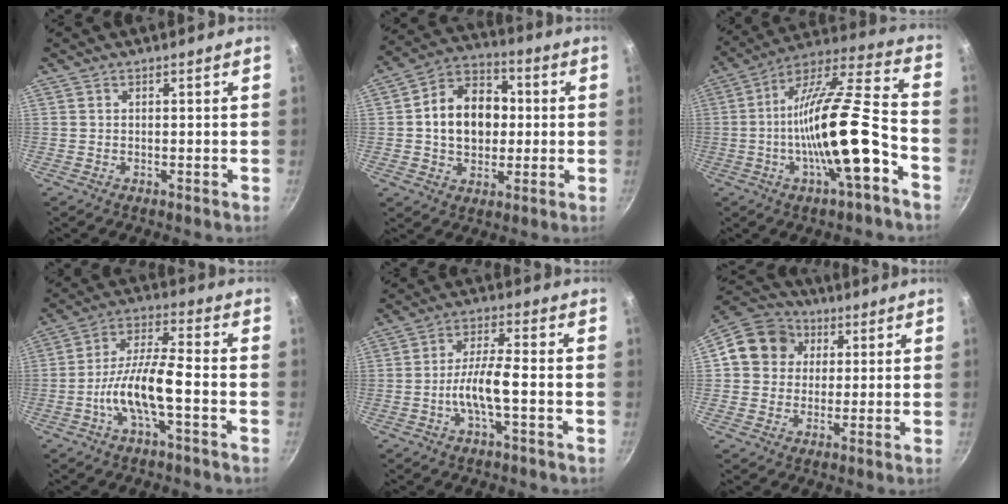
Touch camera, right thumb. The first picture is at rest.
{"total": 14.4, "force": [0.8, 10.9, 9.4], "torque": [-0.118, 0.024, 0.001]}
{"total": 20.7, "force": [-6.4, 4.8, 19.1], "torque": [-0.315, 0.040, -0.116]}
{"total": 11.0, "force": [-3.6, 2.9, 10.0], "torque": [-0.188, 0.038, -0.074]}
{"total": 7.3, "force": [-2.0, 1.6, 6.9], "torque": [-0.135, 0.025, -0.043]}
{"total": 11.7, "force": [2.7, 10.4, 4.7], "torque": [-0.059, 0.019, 0.030]}